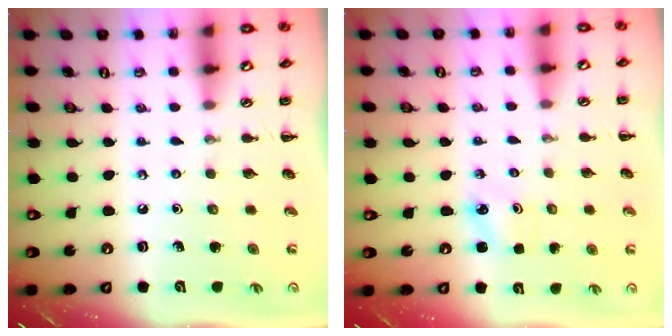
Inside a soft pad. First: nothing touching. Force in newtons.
{"total": 2.0, "press": 2.0, "slide": 0.5}